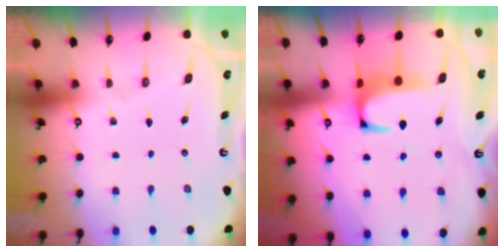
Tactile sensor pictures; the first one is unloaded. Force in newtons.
{"total": 2.2, "press": 2.0, "slide": 0.9}